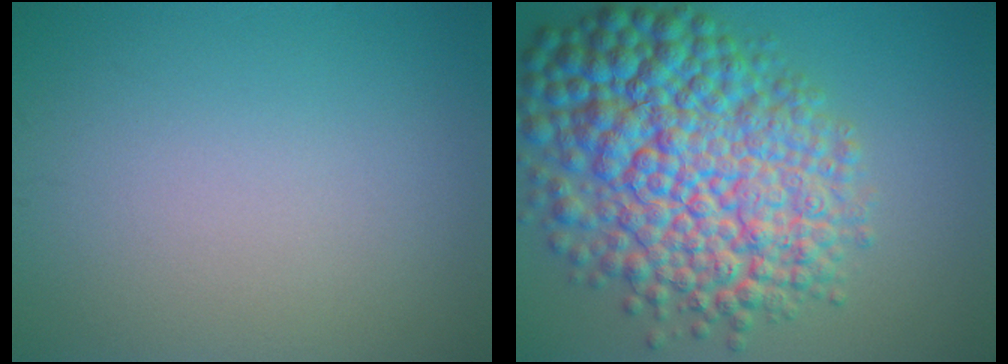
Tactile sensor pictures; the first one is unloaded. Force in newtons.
{"total": 13.1, "press": 13.1, "slide": 0.3}